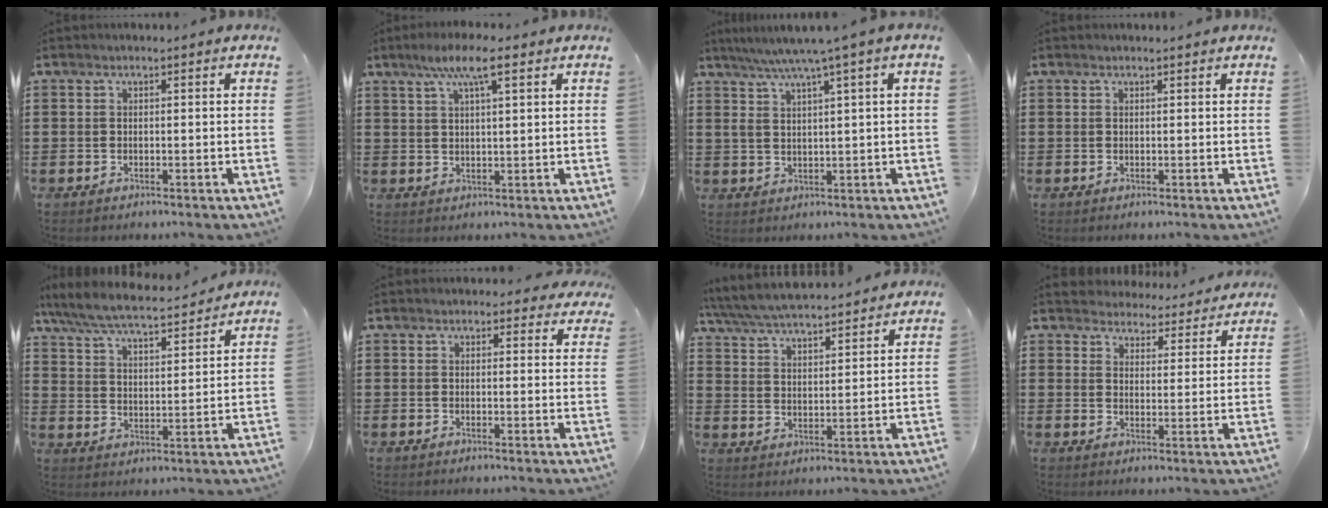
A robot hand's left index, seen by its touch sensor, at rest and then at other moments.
{"total": 6.7, "force": [4.0, 1.2, 5.3], "torque": [-0.103, 0.000, 0.066]}
{"total": 5.0, "force": [2.9, -0.1, 4.1], "torque": [-0.089, -0.005, 0.046]}
{"total": 0.5, "force": [0.4, 0.0, 0.3], "torque": [-0.006, -0.002, 0.009]}
{"total": 6.9, "force": [6.4, 0.3, 2.6], "torque": [-0.076, -0.039, 0.108]}
{"total": 2.1, "force": [1.9, 0.9, 0.6], "torque": [-0.010, -0.001, 0.033]}
{"total": 5.9, "force": [5.7, 0.5, 1.6], "torque": [-0.056, -0.032, 0.098]}
{"total": 4.2, "force": [4.2, 0.5, -0.4], "torque": [-0.008, -0.031, 0.071]}